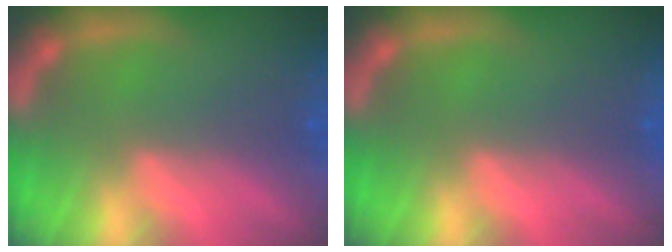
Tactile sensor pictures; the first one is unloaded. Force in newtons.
{"total": 0.0}